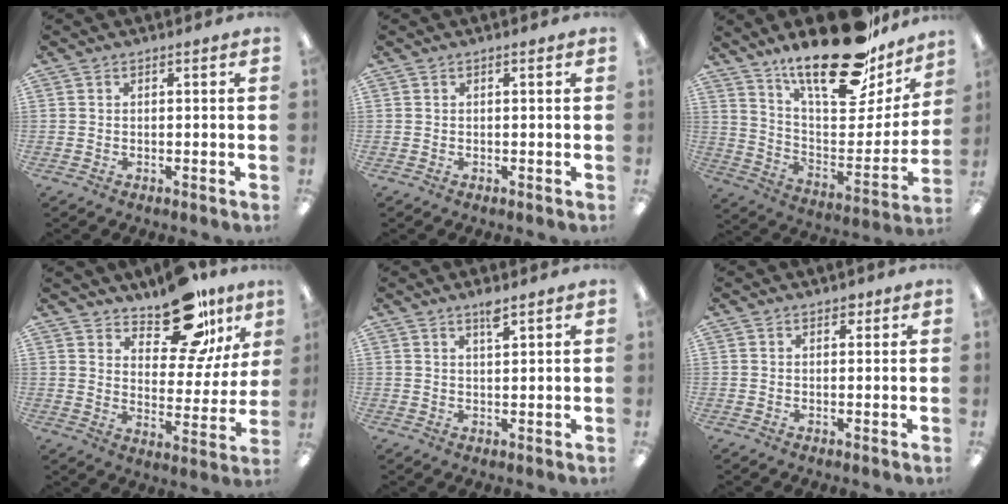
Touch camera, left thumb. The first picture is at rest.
{"total": 0.0}
{"total": 25.8, "force": [19.9, 8.8, 13.9], "torque": [-0.202, -0.136, 0.334]}
{"total": 16.9, "force": [12.6, 7.4, 8.6], "torque": [-0.115, -0.083, 0.217]}
{"total": 2.9, "force": [2.2, 0.3, 1.8], "torque": [-0.034, -0.003, 0.038]}
{"total": 1.5, "force": [1.0, 1.0, 0.7], "torque": [0.001, -0.005, 0.014]}